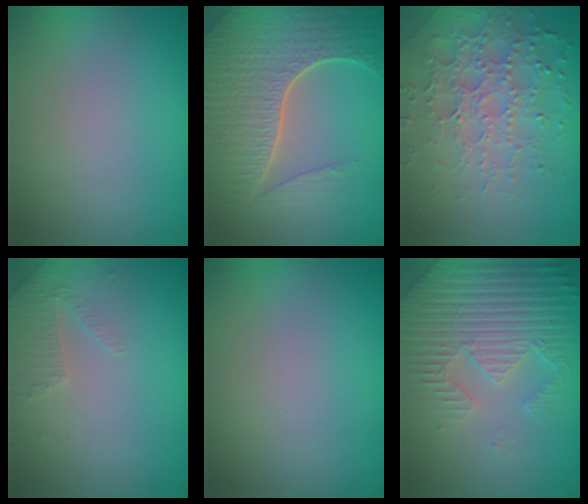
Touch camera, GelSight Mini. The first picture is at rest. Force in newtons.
{"total": 7.1, "press": 5.2, "slide": 4.9}
{"total": 4.9, "press": 4.2, "slide": 2.4}
{"total": 1.9, "press": 1.8, "slide": 0.5}
{"total": 0.0}
{"total": 4.8, "press": 4.3, "slide": 2.1}